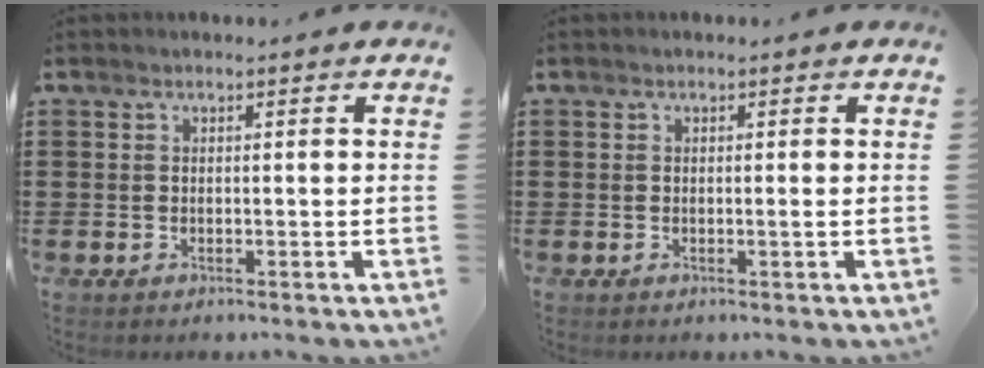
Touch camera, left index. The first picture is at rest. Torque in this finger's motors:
{"motor_torque": [0.08, 0.00, 0.00, 0.03]}